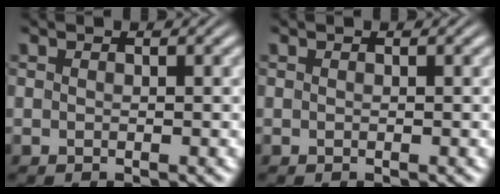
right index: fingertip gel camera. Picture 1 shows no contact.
{"total": 0.0}